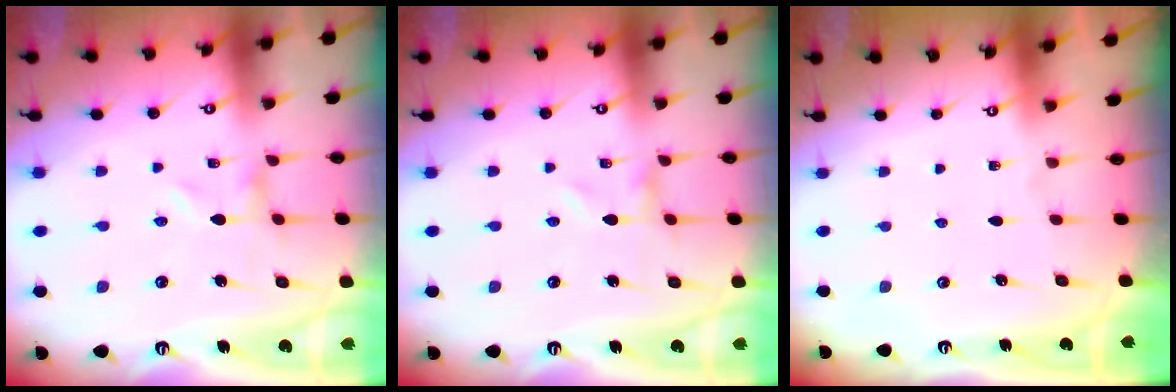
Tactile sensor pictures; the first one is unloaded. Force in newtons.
{"total": 0.0}
{"total": 0.0}